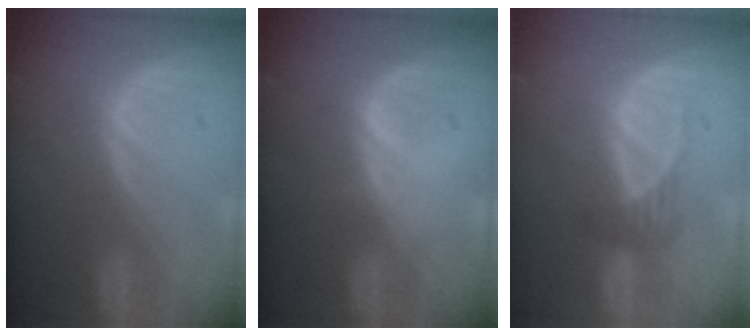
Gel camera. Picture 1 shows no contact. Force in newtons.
{"total": 0.5, "press": 0.1, "slide": 0.5}
{"total": 2.1, "press": 1.9, "slide": 0.9}